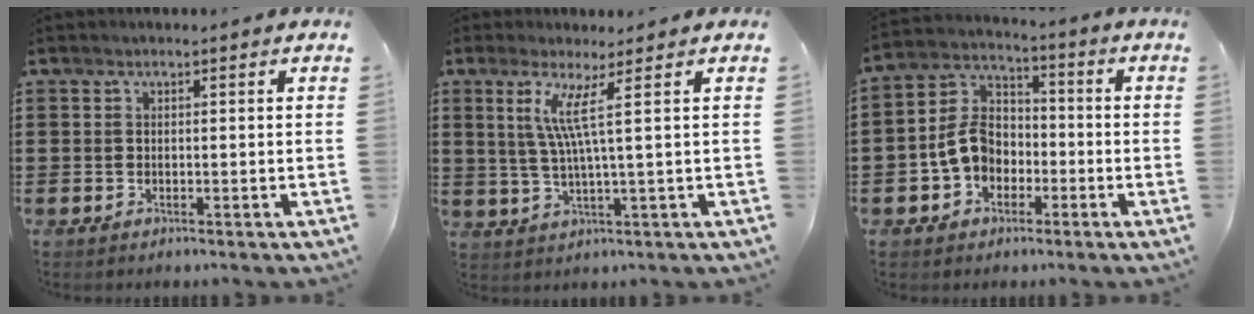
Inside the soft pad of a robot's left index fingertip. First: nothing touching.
{"total": 6.2, "force": [1.9, -0.6, 5.9], "torque": [-0.122, -0.011, 0.029]}
{"total": 8.1, "force": [-2.3, 6.3, 4.6], "torque": [-0.125, 0.015, -0.050]}